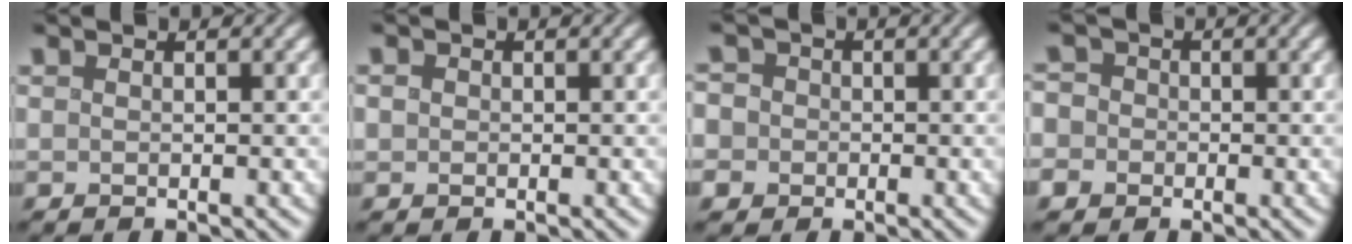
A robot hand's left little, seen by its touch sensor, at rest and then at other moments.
{"total": 1.1, "force": [0.0, 0.9, 0.5], "torque": [-0.011, 0.006, -0.002]}
{"total": 5.5, "force": [0.3, 5.1, 1.9], "torque": [-0.043, 0.032, -0.026]}
{"total": 5.1, "force": [-0.9, 4.8, 1.4], "torque": [-0.026, 0.017, -0.050]}